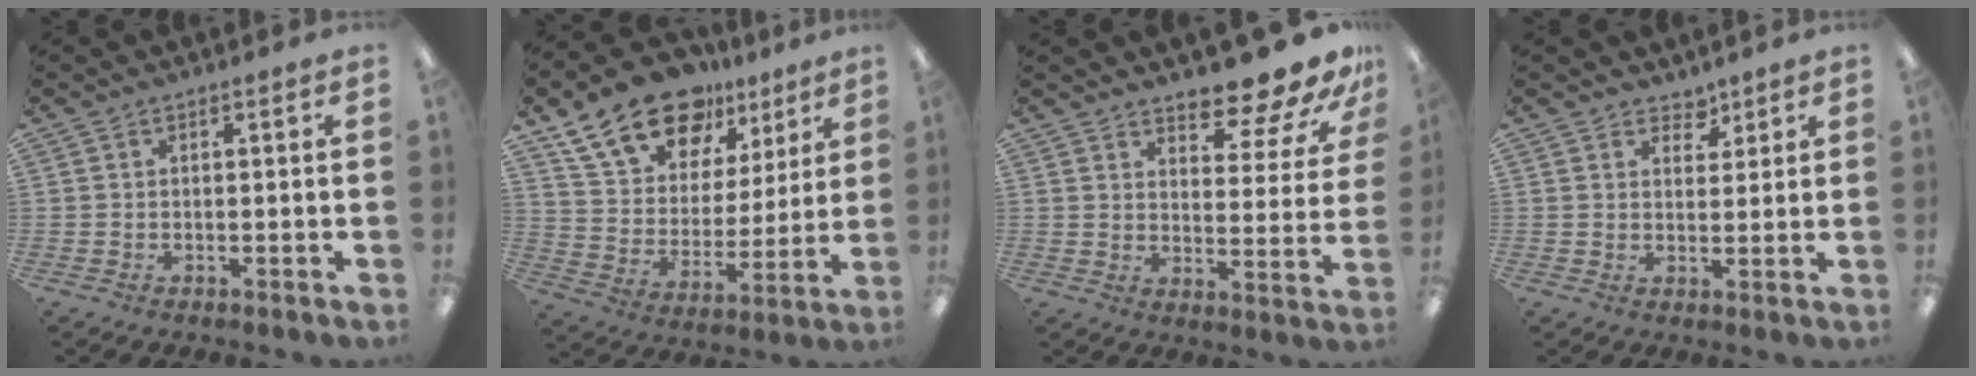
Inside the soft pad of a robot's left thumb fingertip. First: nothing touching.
{"total": 19.9, "force": [13.9, 11.2, 8.6], "torque": [-0.158, -0.077, 0.255]}
{"total": 12.0, "force": [10.7, 2.8, 4.5], "torque": [-0.053, -0.094, 0.186]}
{"total": 3.9, "force": [3.2, 2.3, 0.6], "torque": [0.002, -0.018, 0.055]}